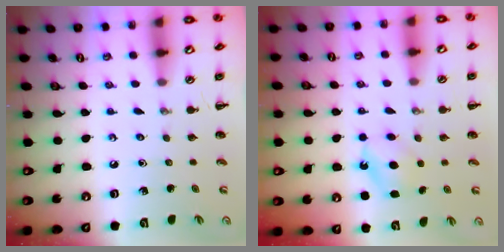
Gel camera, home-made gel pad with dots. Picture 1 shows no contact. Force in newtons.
{"total": 5.5, "press": 5.3, "slide": 1.7}